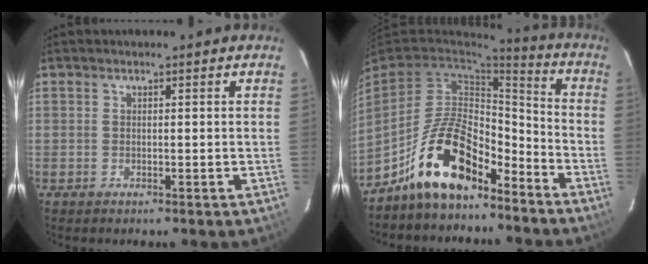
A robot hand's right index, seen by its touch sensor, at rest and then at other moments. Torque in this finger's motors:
{"motor_torque": [1.10, -1.04, 1.05, 0.21]}